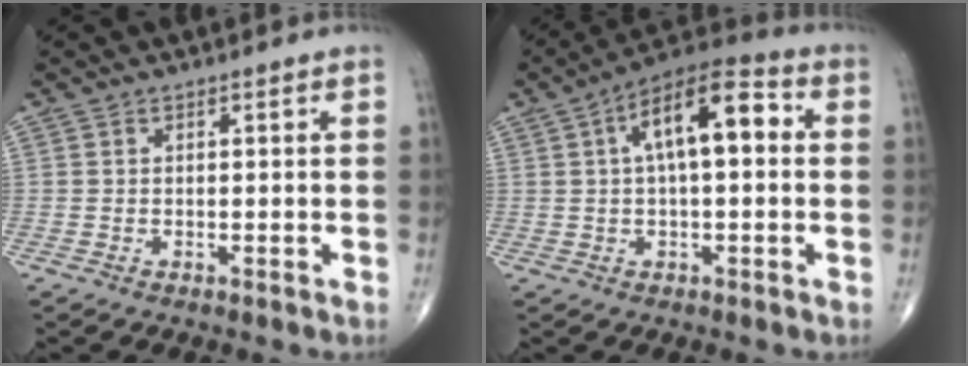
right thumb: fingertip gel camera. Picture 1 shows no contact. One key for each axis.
{"total": 13.3, "fx": 2.6, "fy": 5.6, "fz": 11.8, "tx": -0.185, "ty": 0.035, "tz": 0.032}